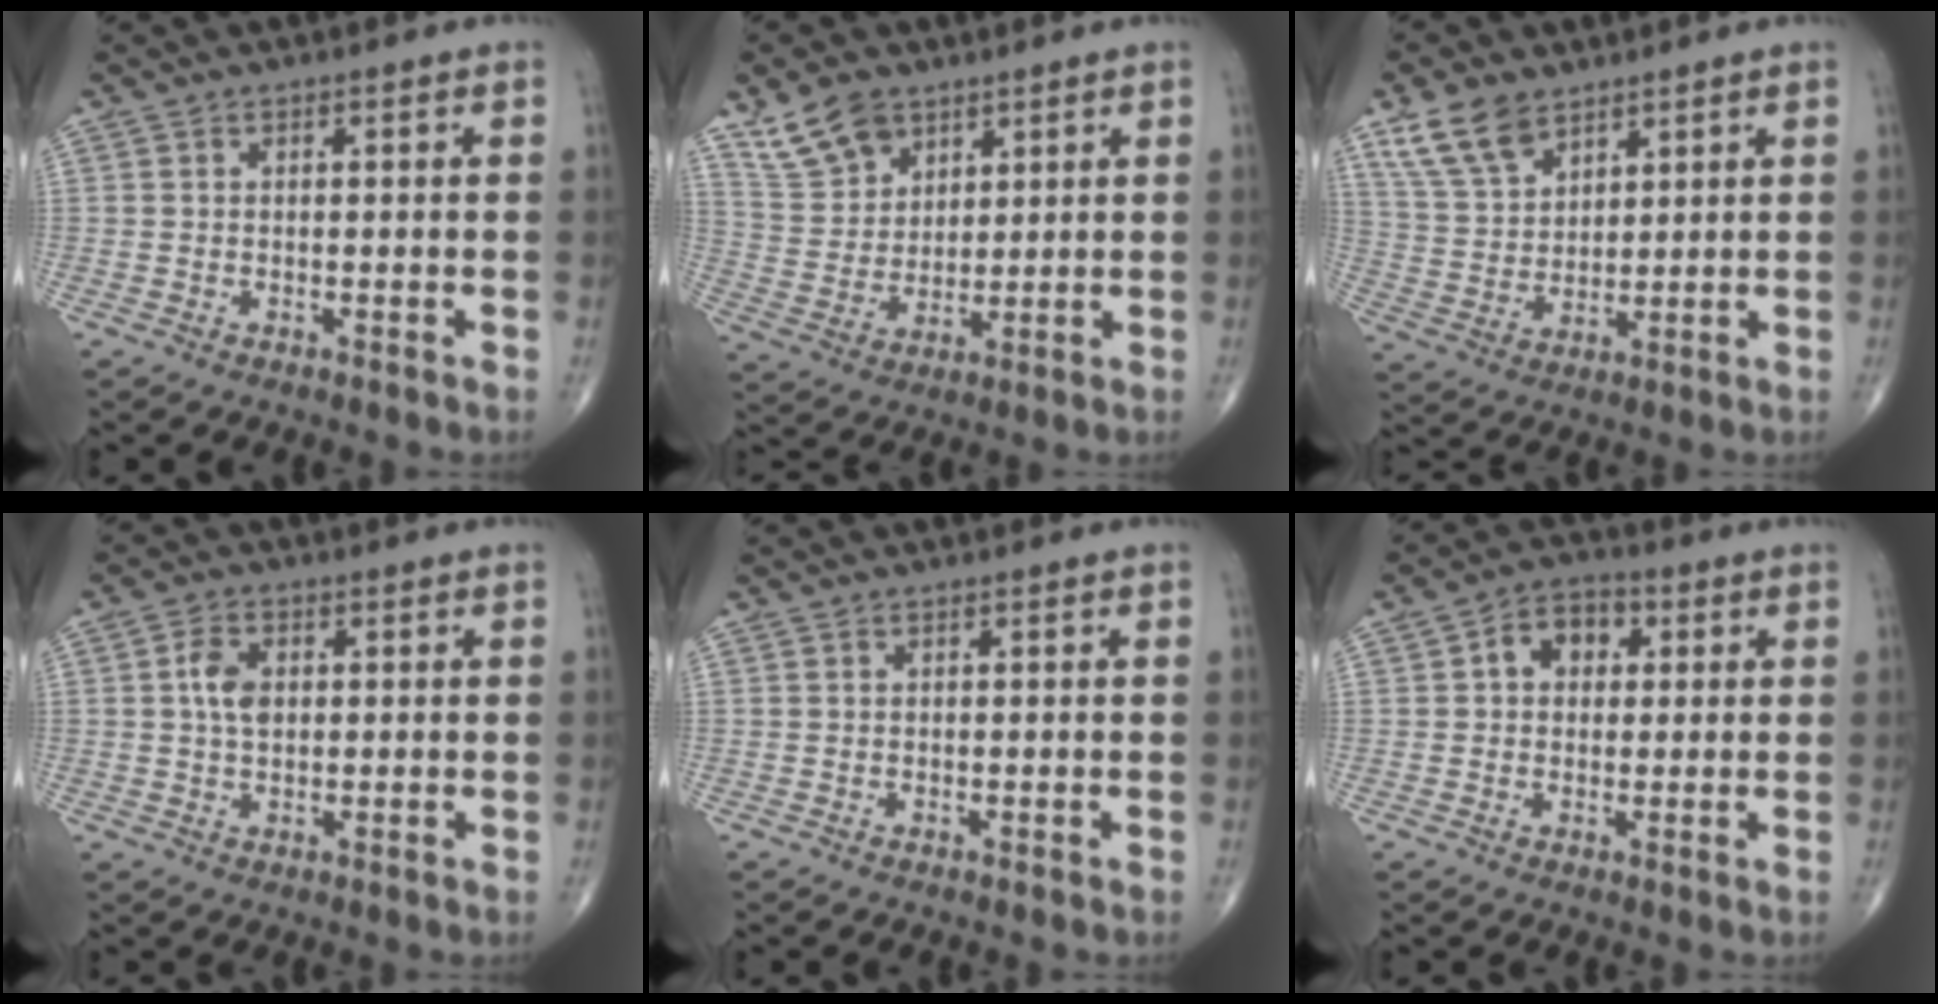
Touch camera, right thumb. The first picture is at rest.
{"total": 9.3, "force": [6.2, 5.8, 3.8], "torque": [-0.055, -0.024, 0.128]}
{"total": 9.5, "force": [6.3, 5.3, 4.8], "torque": [-0.080, -0.023, 0.131]}
{"total": 4.6, "force": [0.7, 3.0, 3.4], "torque": [-0.062, 0.002, 0.008]}
{"total": 0.0}
{"total": 6.8, "force": [1.5, 5.1, 4.2], "torque": [-0.041, 0.012, 0.016]}